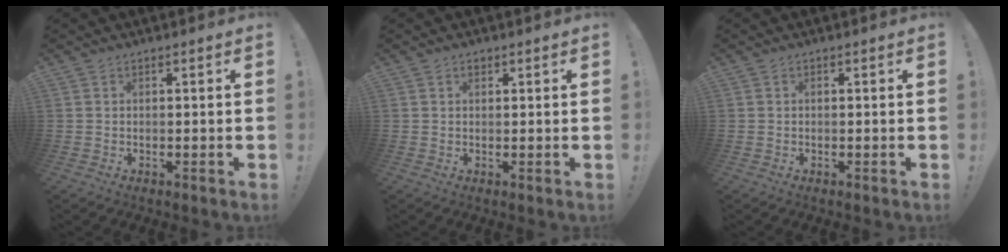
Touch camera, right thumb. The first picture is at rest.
{"total": 1.1, "force": [0.7, 0.6, 0.5], "torque": [-0.011, 0.002, 0.012]}
{"total": 0.0}